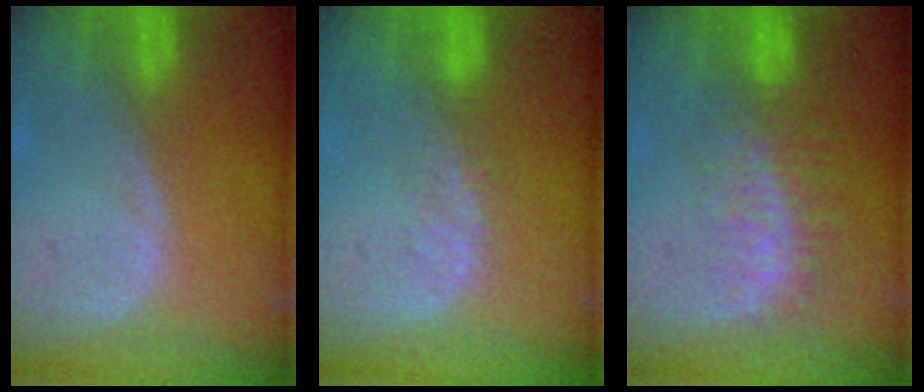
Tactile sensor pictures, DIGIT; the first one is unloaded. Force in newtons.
{"total": 2.9, "press": 2.3, "slide": 1.8}
{"total": 8.3, "press": 6.9, "slide": 4.5}